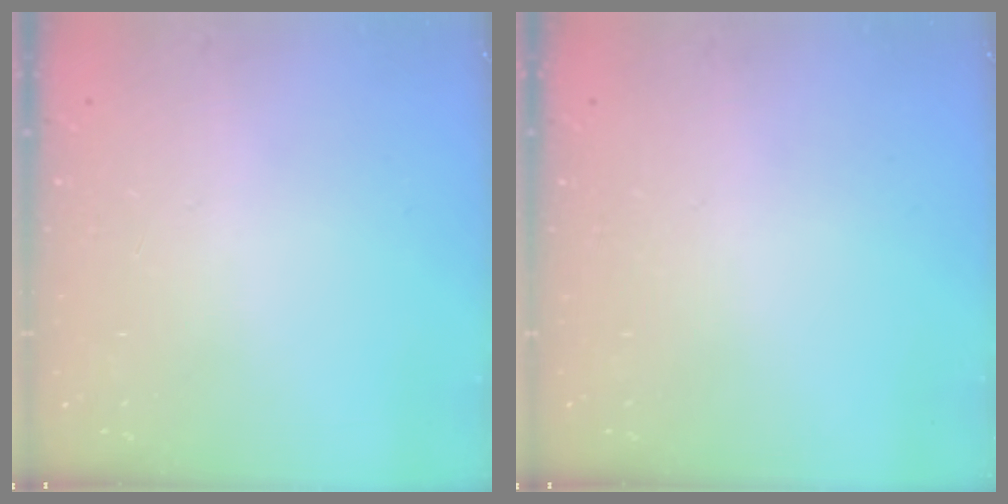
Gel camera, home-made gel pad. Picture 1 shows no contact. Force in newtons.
{"total": 0.0}